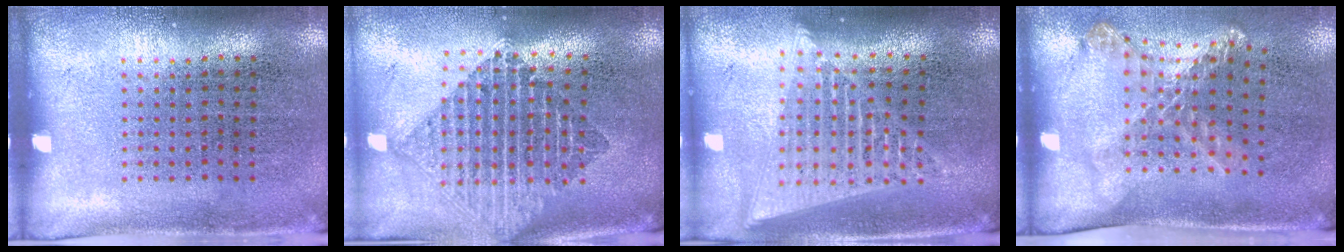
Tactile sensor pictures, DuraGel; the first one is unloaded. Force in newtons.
{"total": 2.1, "press": 1.7, "slide": 1.3}
{"total": 1.9, "press": 1.6, "slide": 1.0}
{"total": 1.7, "press": 1.3, "slide": 1.0}